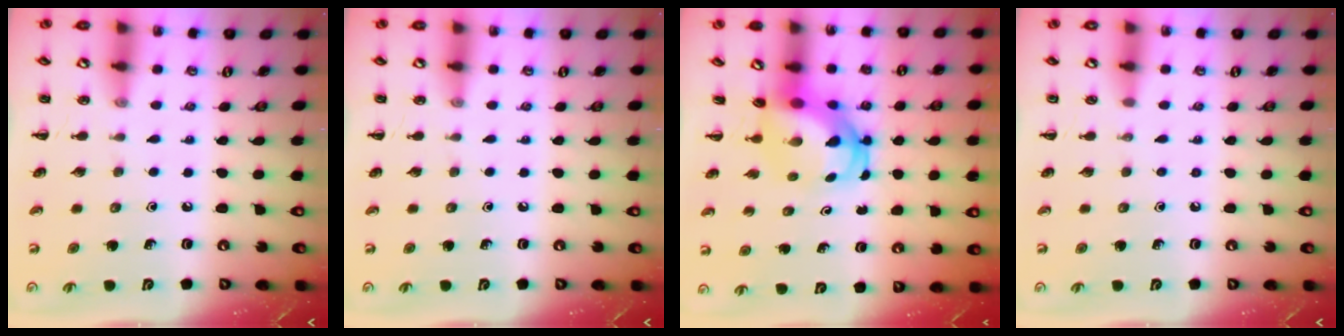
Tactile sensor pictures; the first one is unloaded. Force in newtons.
{"total": 0.0}
{"total": 5.1, "press": 5.0, "slide": 0.9}
{"total": 0.0}